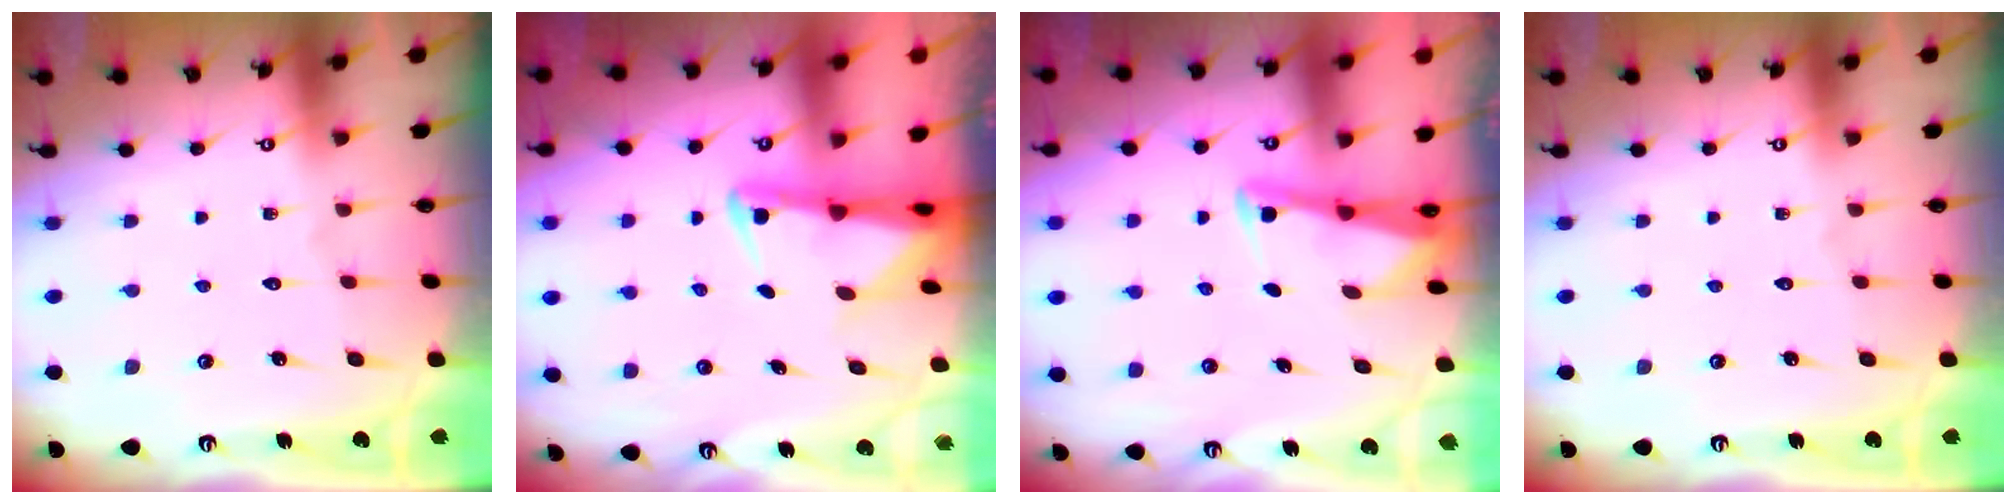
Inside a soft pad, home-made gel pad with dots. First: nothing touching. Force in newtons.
{"total": 2.9, "press": 2.9, "slide": 0.6}
{"total": 2.8, "press": 2.8, "slide": 0.2}
{"total": 0.0}